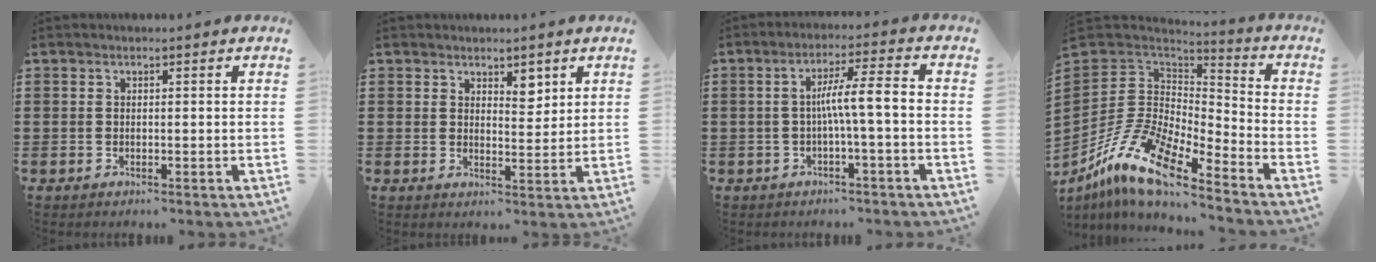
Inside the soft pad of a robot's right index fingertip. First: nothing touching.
{"total": 3.4, "force": [2.5, 1.8, 1.4], "torque": [-0.018, 0.000, 0.042]}
{"total": 5.9, "force": [-1.0, 0.2, 5.8], "torque": [-0.107, 0.003, -0.025]}
{"total": 13.8, "force": [-9.9, 4.9, 8.3], "torque": [-0.199, 0.009, -0.200]}